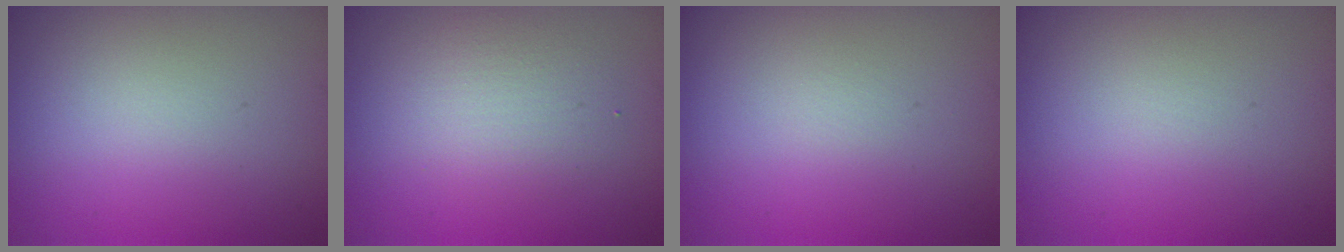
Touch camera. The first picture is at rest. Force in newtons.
{"total": 2.7, "press": 2.7, "slide": 0.0}
{"total": 0.0}
{"total": 0.0}